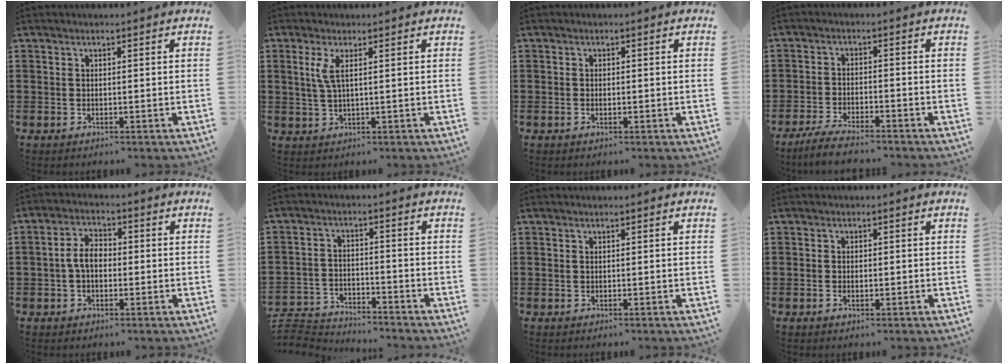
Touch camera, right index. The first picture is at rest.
{"total": 2.7, "force": [0.8, 0.5, 2.6], "torque": [-0.061, -0.001, 0.009]}
{"total": 0.8, "force": [-0.4, 0.4, 0.6], "torque": [-0.012, -0.002, -0.006]}
{"total": 4.0, "force": [-3.7, 0.3, 1.4], "torque": [-0.037, -0.002, -0.075]}
{"total": 4.5, "force": [-0.6, 2.6, 3.6], "torque": [-0.082, 0.003, -0.016]}
{"total": 4.3, "force": [-4.2, 0.5, 0.2], "torque": [-0.023, -0.003, -0.094]}
{"total": 0.0}
{"total": 1.0, "force": [-0.4, 0.5, 0.8], "torque": [-0.015, 0.000, -0.007]}